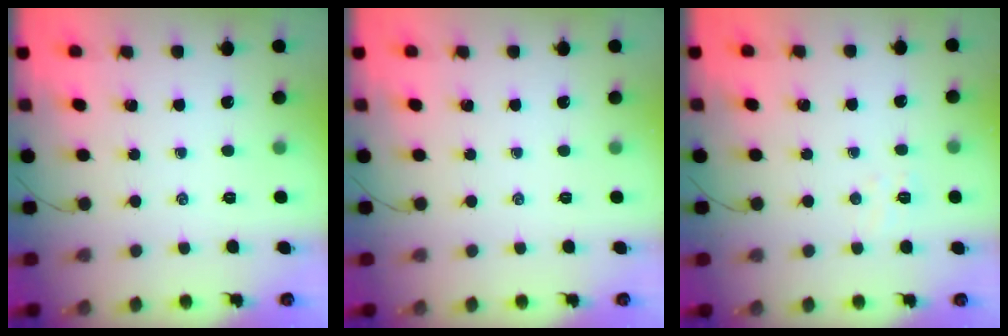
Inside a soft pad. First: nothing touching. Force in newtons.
{"total": 0.0}
{"total": 4.2, "press": 4.1, "slide": 1.1}